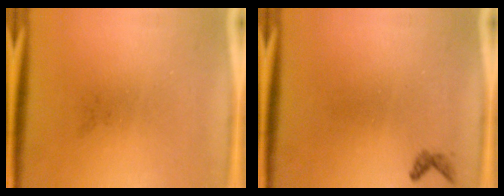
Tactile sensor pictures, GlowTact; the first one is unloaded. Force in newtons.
{"total": 0.7}